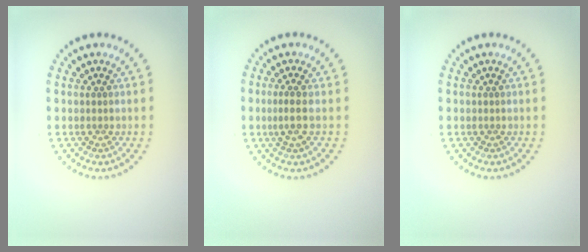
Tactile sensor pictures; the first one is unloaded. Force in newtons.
{"total": 1.8, "press": 1.4, "slide": 1.1}
{"total": 0.0}